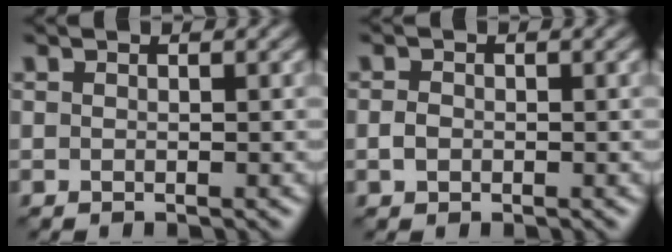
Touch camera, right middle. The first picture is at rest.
{"total": 1.3, "force": [-0.4, 1.0, 0.7], "torque": [-0.017, -0.001, -0.011]}